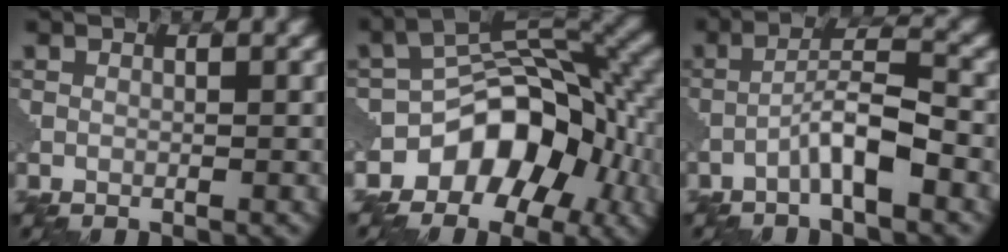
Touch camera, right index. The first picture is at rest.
{"total": 9.4, "force": [-4.3, 6.2, 5.7], "torque": [-0.069, 0.003, -0.080]}
{"total": 4.3, "force": [-2.3, 0.6, 3.6], "torque": [-0.065, 0.020, -0.049]}